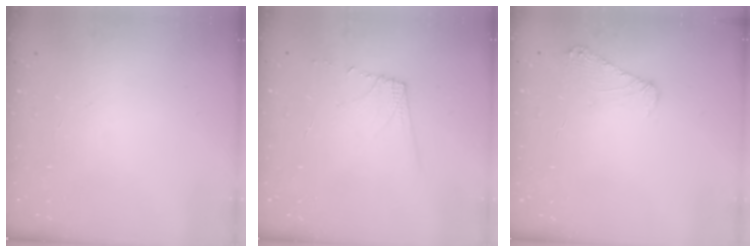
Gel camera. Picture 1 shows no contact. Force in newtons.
{"total": 6.1, "press": 6.1, "slide": 0.6}
{"total": 6.4, "press": 6.4, "slide": 0.7}